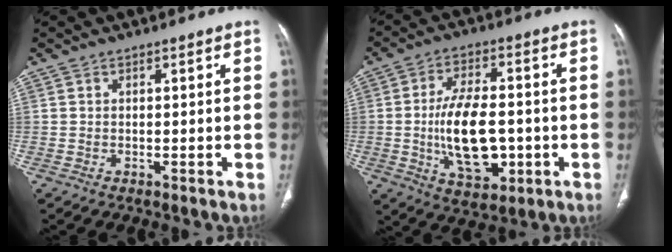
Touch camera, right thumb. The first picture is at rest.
{"total": 14.2, "force": [-1.9, 7.5, 11.9], "torque": [-0.193, 0.004, -0.022]}